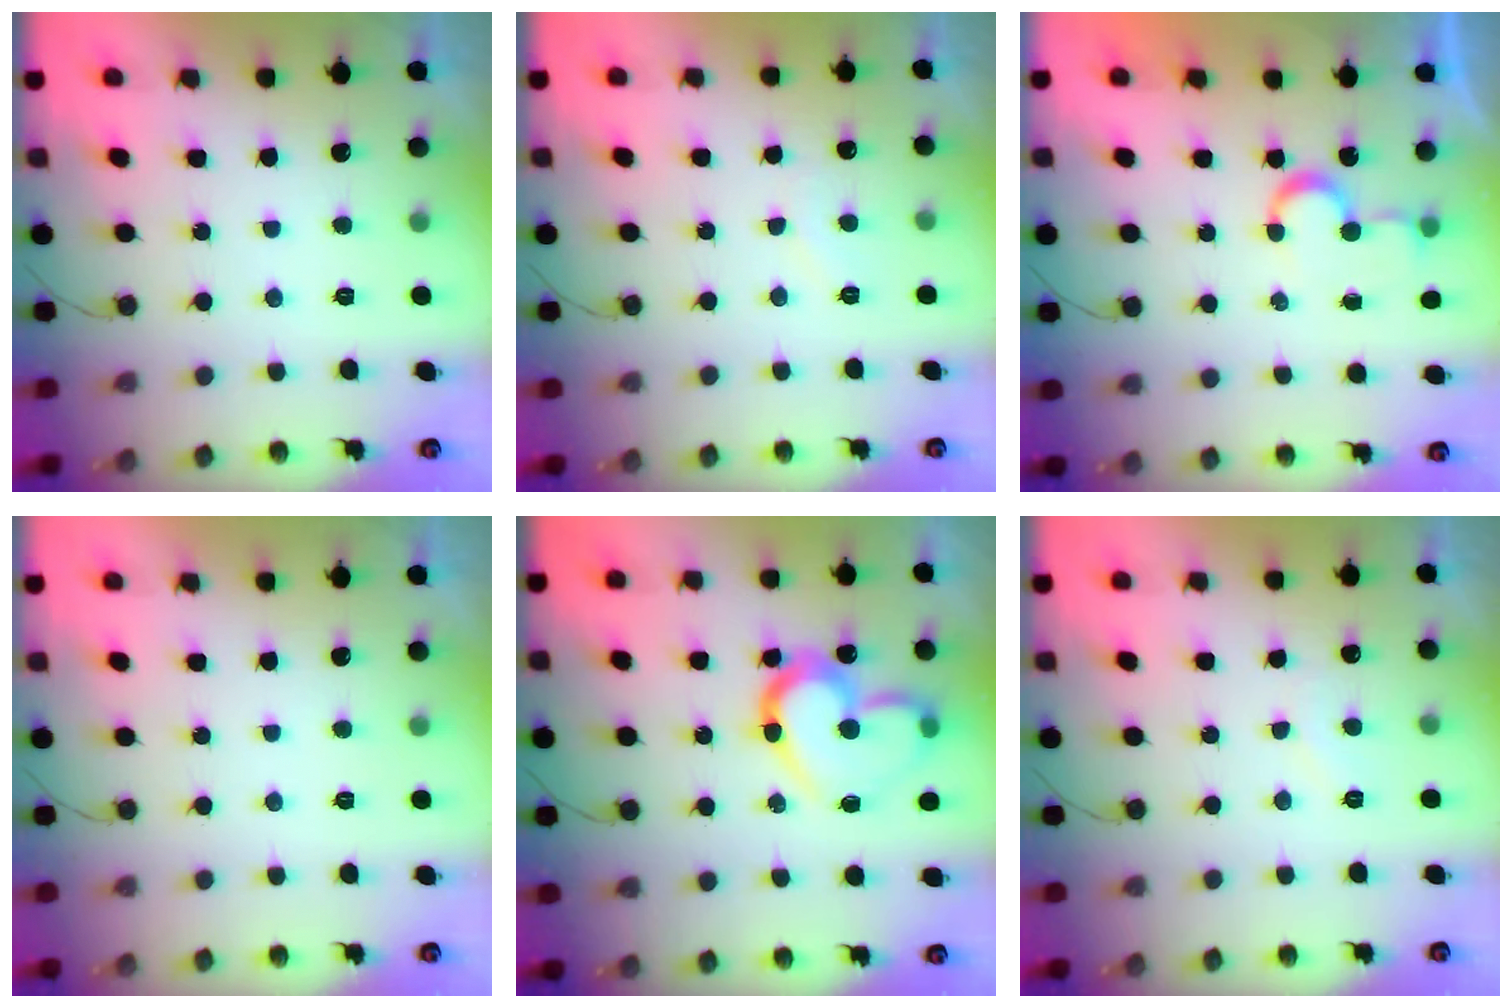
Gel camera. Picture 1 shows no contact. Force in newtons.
{"total": 5.6, "press": 5.6, "slide": 0.3}
{"total": 5.6, "press": 5.6, "slide": 0.4}
{"total": 0.0}
{"total": 16.8, "press": 16.7, "slide": 1.5}
{"total": 5.6, "press": 5.6, "slide": 0.3}